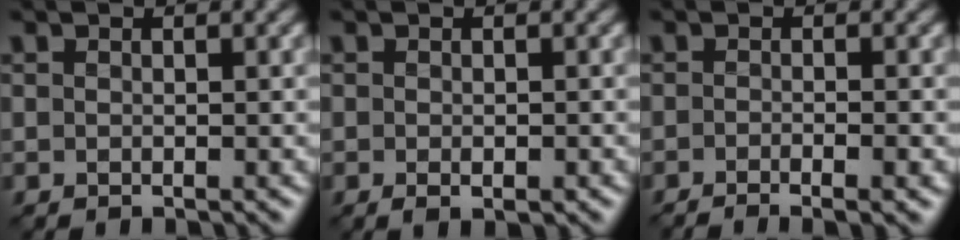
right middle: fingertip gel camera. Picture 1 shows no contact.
{"total": 1.4, "force": [-0.6, 0.6, 1.1], "torque": [-0.019, -0.001, -0.007]}
{"total": 2.8, "force": [-1.7, 0.5, 2.2], "torque": [-0.033, -0.003, -0.023]}